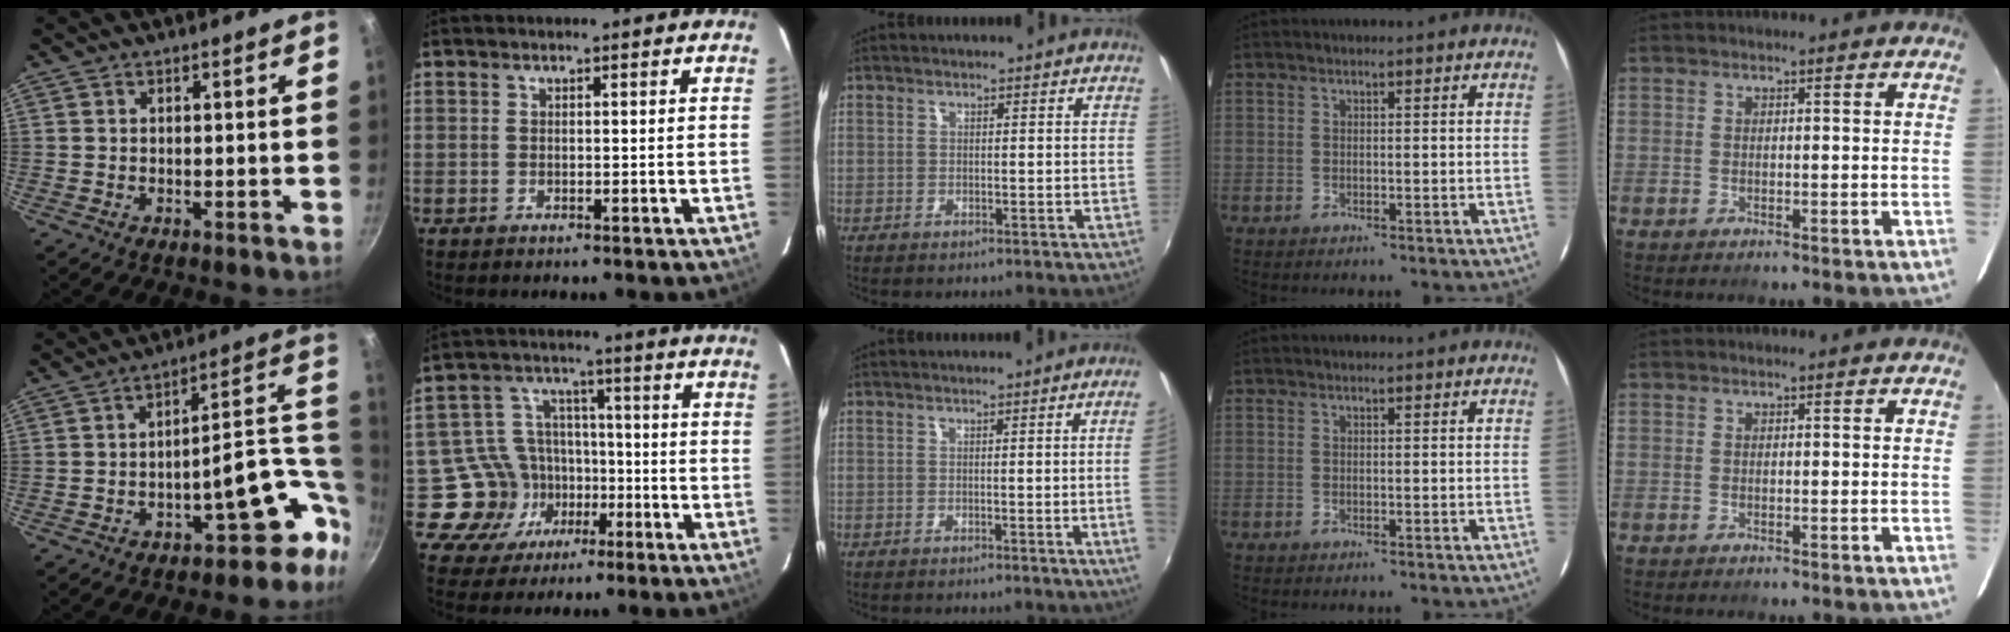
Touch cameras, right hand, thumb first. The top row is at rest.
{"thumb": {"total": 14.5, "force": [-4.4, 8.0, 11.3], "torque": [-0.075, 0.051, -0.057]}, "index": {"total": 10.9, "force": [-4.8, 9.8, 1.2], "torque": [-0.046, 0.038, -0.063]}, "middle": {"total": 4.1, "force": [0.0, -1.8, 3.6], "torque": [-0.058, -0.008, 0.006]}}